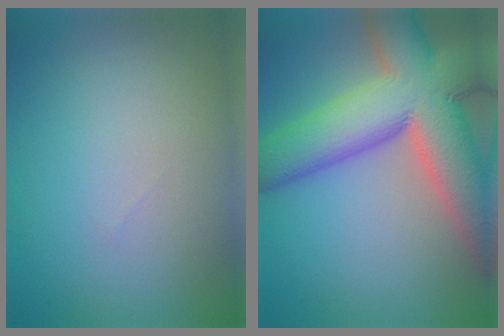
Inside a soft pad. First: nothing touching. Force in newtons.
{"total": 14.1, "press": 14.1, "slide": 0.9}